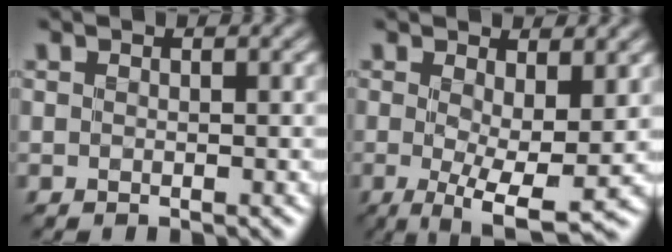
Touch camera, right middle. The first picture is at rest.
{"total": 6.3, "force": [-0.1, 1.7, 6.0], "torque": [-0.100, -0.016, -0.001]}